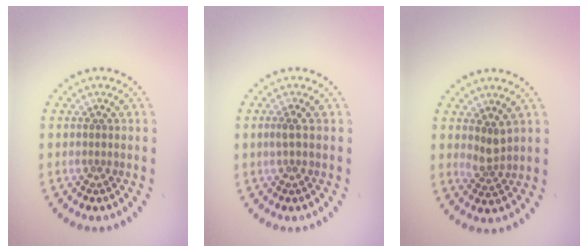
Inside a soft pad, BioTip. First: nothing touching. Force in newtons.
{"total": 1.0, "press": 0.8, "slide": 0.6}
{"total": 1.8, "press": 1.4, "slide": 1.0}